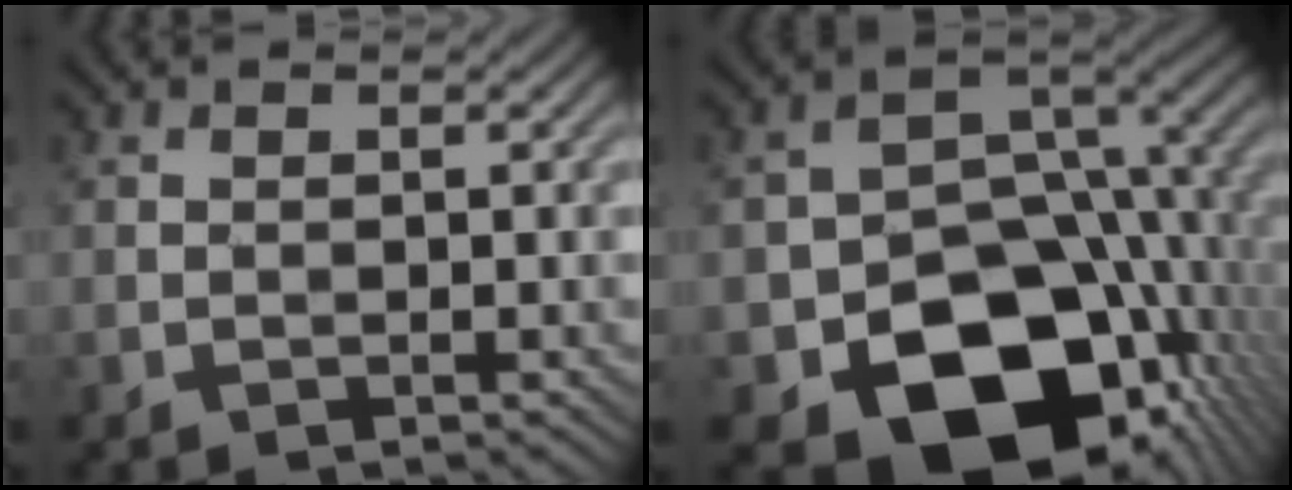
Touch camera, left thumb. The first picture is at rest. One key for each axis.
{"total": 16.1, "fx": -6.8, "fy": 11.0, "fz": 9.6, "tx": -0.125, "ty": -0.036, "tz": -0.107}